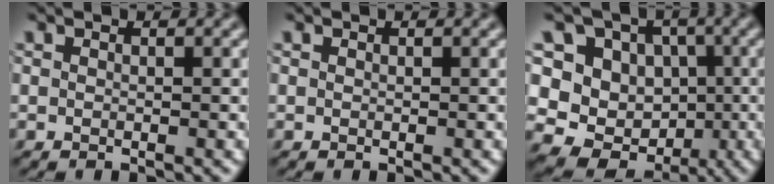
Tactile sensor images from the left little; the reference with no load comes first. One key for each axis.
{"total": 0.0}
{"total": 13.0, "fx": 1.6, "fy": 11.6, "fz": 5.8, "tx": -0.134, "ty": 0.045, "tz": 0.006}